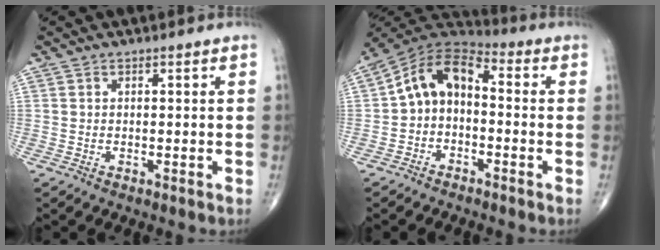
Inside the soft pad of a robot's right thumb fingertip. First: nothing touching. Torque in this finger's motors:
{"motor_torque": [-0.15, 0.58, 0.24, -0.05, 0.22]}